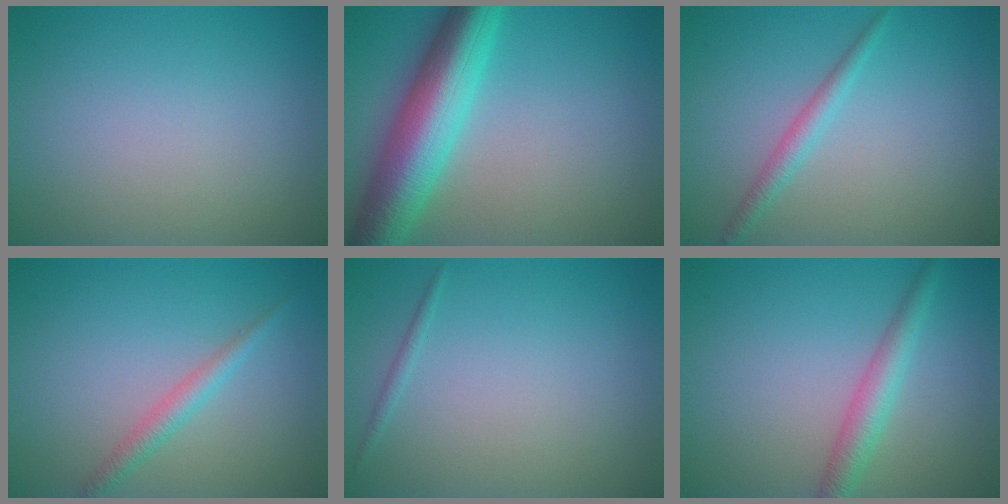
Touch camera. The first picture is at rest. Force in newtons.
{"total": 9.1, "press": 9.1, "slide": 0.0}
{"total": 1.7, "press": 1.7, "slide": 0.0}
{"total": 1.9, "press": 1.9, "slide": 0.1}
{"total": 0.6, "press": 0.6, "slide": 0.0}
{"total": 2.8, "press": 2.8, "slide": 0.0}